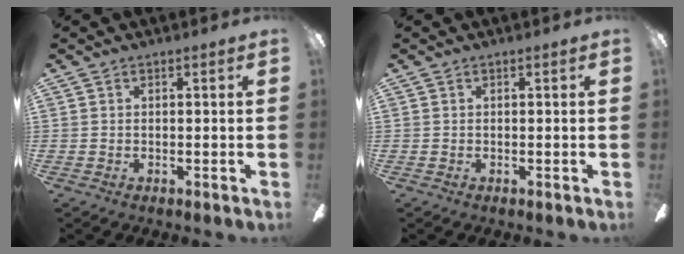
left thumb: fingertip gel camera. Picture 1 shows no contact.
{"total": 0.0}